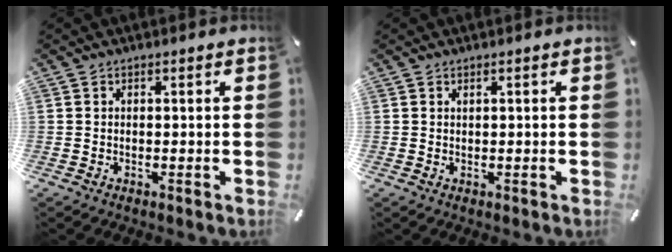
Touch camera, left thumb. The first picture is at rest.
{"total": 0.5, "force": [0.3, 0.2, 0.4], "torque": [-0.007, 0.000, 0.005]}